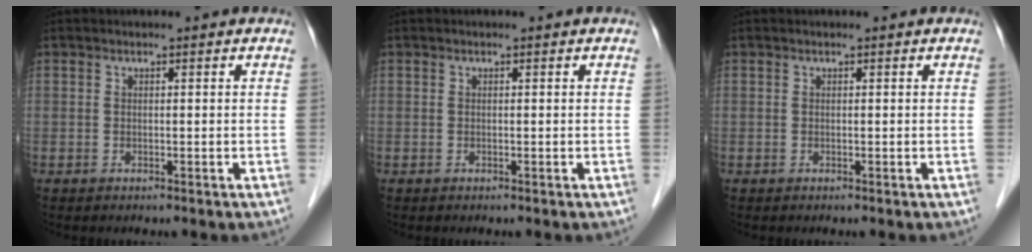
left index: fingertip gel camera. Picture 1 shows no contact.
{"total": 0.0}
{"total": 0.0}